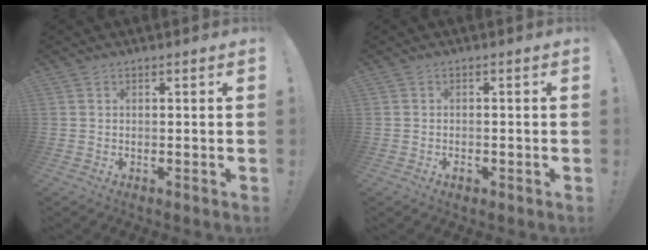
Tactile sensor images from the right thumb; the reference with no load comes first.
{"total": 1.3, "force": [-0.9, 0.4, 0.8], "torque": [-0.005, -0.001, -0.018]}